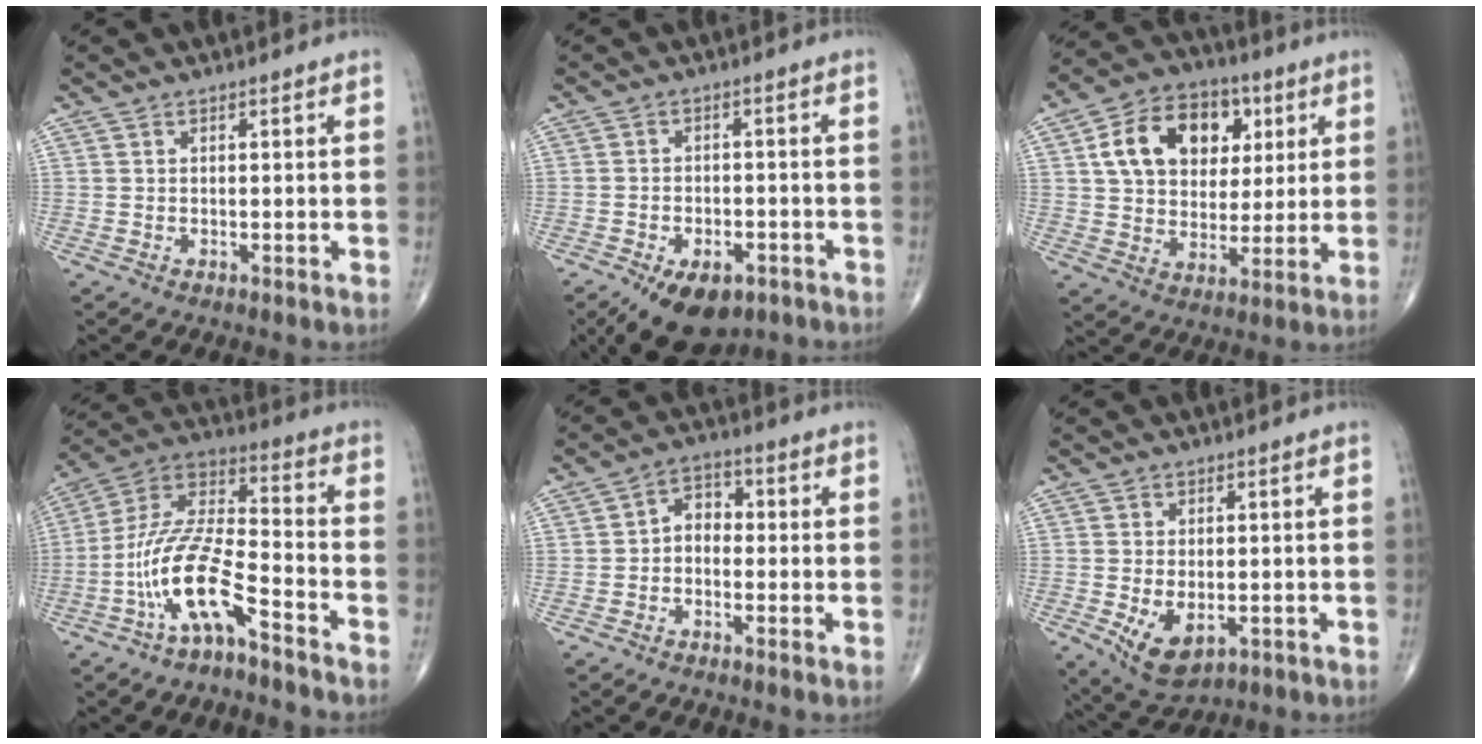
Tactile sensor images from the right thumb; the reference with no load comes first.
{"total": 11.3, "force": [-6.9, 6.2, 6.4], "torque": [-0.091, 0.020, -0.099]}
{"total": 16.7, "force": [5.1, 12.2, 10.3], "torque": [-0.141, 0.002, 0.083]}
{"total": 13.9, "force": [-7.6, 4.3, 10.9], "torque": [-0.227, 0.082, -0.146]}
{"total": 4.5, "force": [-0.8, 3.3, 2.9], "torque": [-0.026, 0.023, -0.030]}
{"total": 7.6, "force": [-1.9, 4.5, 5.9], "torque": [-0.094, -0.010, -0.018]}